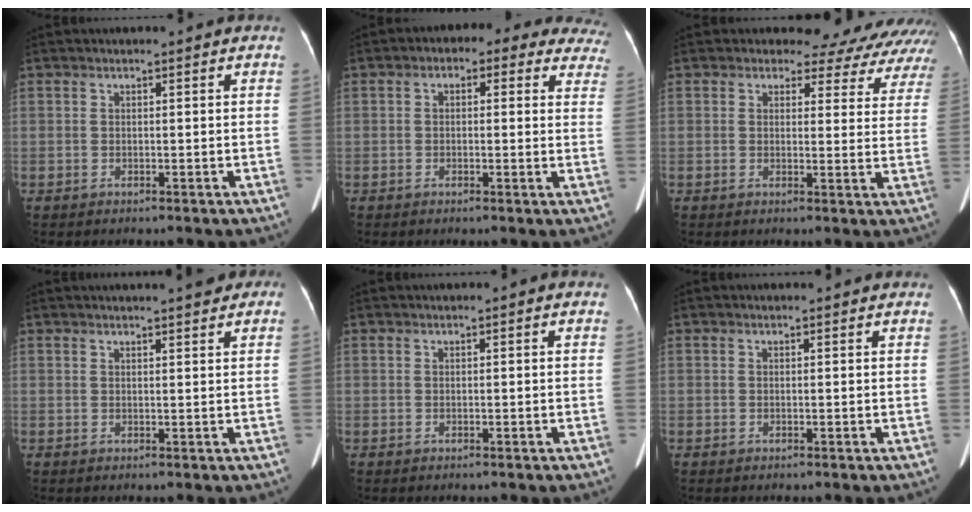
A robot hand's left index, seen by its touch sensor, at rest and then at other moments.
{"total": 12.7, "force": [9.3, 6.0, 6.2], "torque": [-0.044, 0.028, 0.087]}
{"total": 14.4, "force": [13.2, 5.1, 2.2], "torque": [0.004, -0.043, 0.112]}
{"total": 6.2, "force": [5.3, 0.8, 3.1], "torque": [-0.042, 0.018, 0.060]}
{"total": 0.5, "force": [0.4, -0.1, 0.3], "torque": [-0.011, 0.008, 0.013]}
{"total": 2.5, "force": [2.4, 0.2, 0.5], "torque": [-0.012, 0.012, 0.023]}